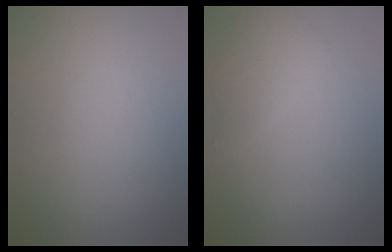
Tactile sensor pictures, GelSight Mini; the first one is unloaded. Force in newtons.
{"total": 2.0, "press": 2.0, "slide": 0.1}